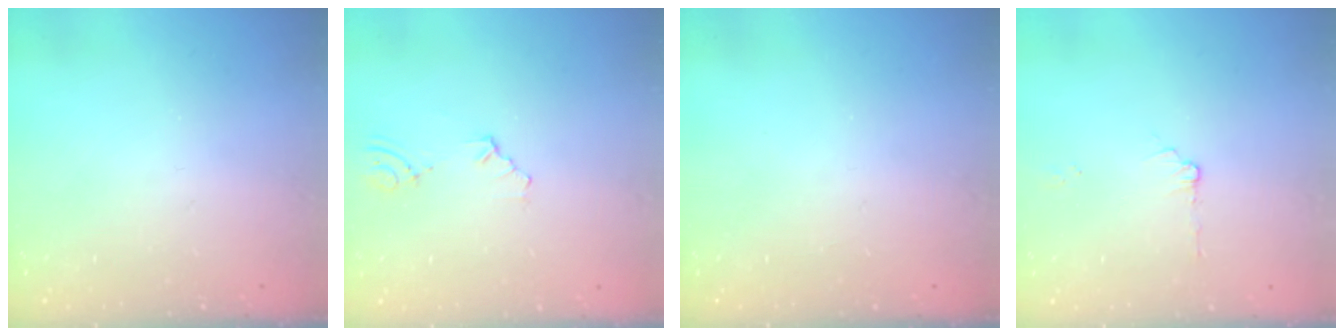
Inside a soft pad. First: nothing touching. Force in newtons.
{"total": 4.1, "press": 3.4, "slide": 2.2}
{"total": 0.0}
{"total": 3.6, "press": 3.5, "slide": 0.4}